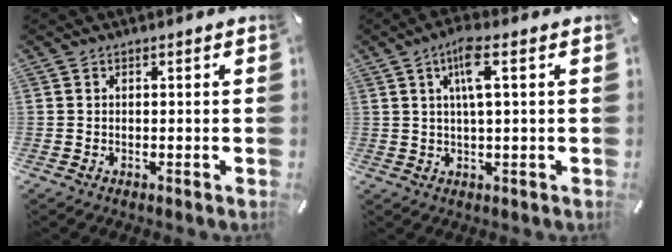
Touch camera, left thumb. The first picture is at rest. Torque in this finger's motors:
{"motor_torque": [0.11, -0.10, 0.14, 0.01, 0.01]}